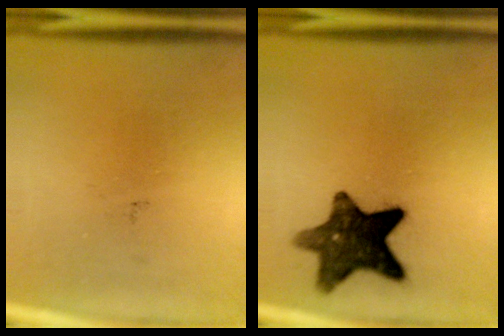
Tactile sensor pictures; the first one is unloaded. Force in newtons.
{"total": 12.1}